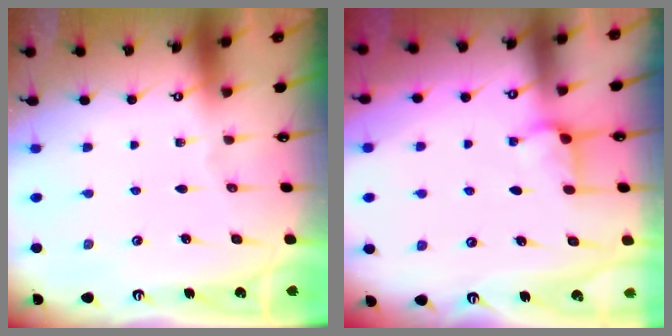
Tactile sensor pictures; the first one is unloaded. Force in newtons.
{"total": 3.0, "press": 2.9, "slide": 0.5}